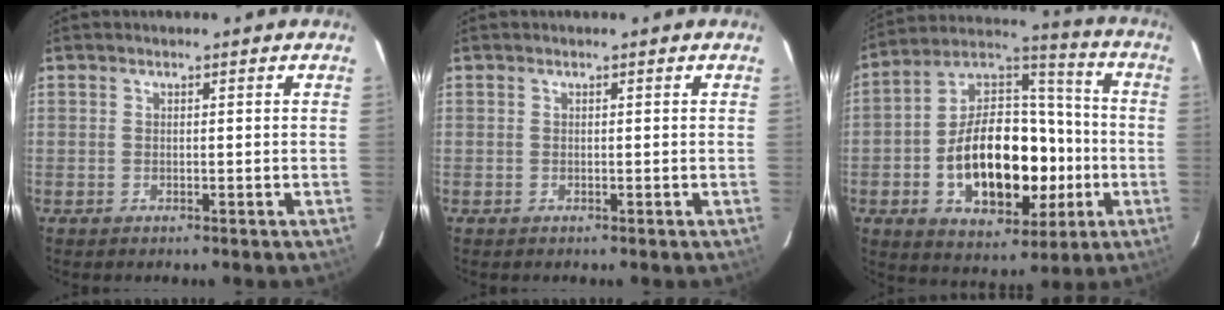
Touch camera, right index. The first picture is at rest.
{"total": 0.0}
{"total": 22.3, "force": [-5.0, 13.2, 17.2], "torque": [-0.311, 0.042, -0.067]}